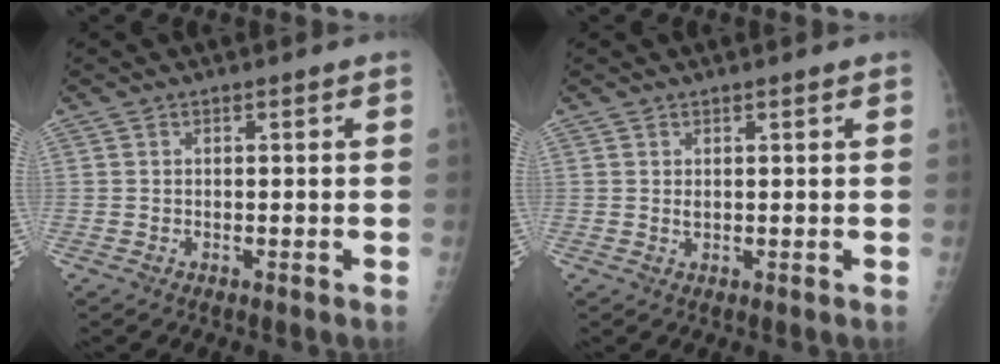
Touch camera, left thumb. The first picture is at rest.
{"total": 1.2, "force": [0.7, 0.5, 0.9], "torque": [-0.014, -0.002, 0.013]}